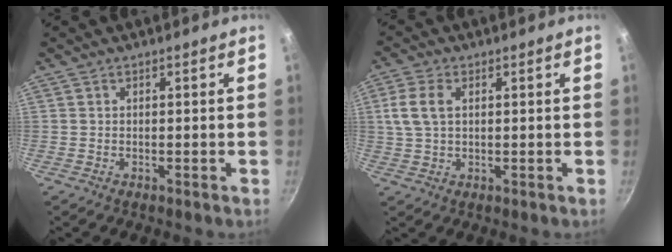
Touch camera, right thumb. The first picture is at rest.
{"total": 6.0, "force": [1.4, 3.6, 4.6], "torque": [-0.093, 0.008, 0.027]}